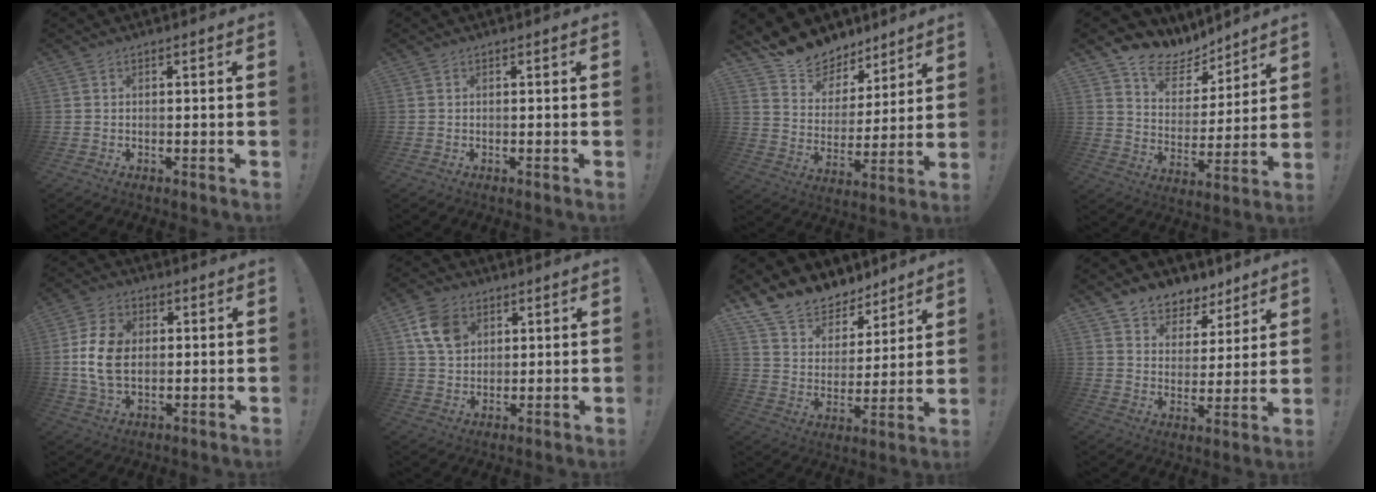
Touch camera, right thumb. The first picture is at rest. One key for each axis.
{"total": 0.0}
{"total": 11.6, "fx": 9.5, "fy": 6.4, "fz": 1.8, "tx": -0.045, "ty": -0.073, "tz": 0.180}
{"total": 9.5, "fx": 7.6, "fy": 5.3, "fz": 1.9, "tx": -0.035, "ty": -0.066, "tz": 0.141}
{"total": 12.4, "fx": 0.2, "fy": 8.7, "fz": 8.8, "tx": -0.165, "ty": 0.005, "tz": 0.007}
{"total": 10.6, "fx": 4.7, "fy": 8.0, "fz": 5.1, "tx": -0.078, "ty": -0.011, "tz": 0.095}
{"total": 12.7, "fx": 10.5, "fy": 6.6, "fz": 2.6, "tx": -0.055, "ty": -0.085, "tz": 0.196}
{"total": 7.2, "fx": 5.0, "fy": 5.1, "fz": 0.8, "tx": -0.009, "ty": -0.044, "tz": 0.098}